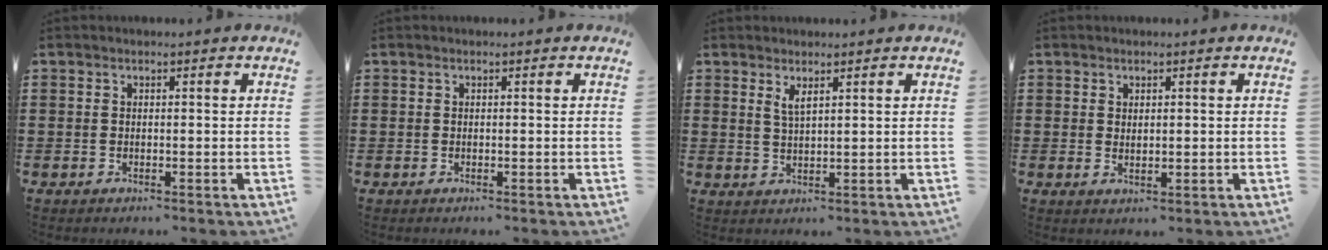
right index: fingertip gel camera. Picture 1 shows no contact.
{"total": 0.0}
{"total": 2.1, "force": [1.4, 0.6, 1.5], "torque": [-0.033, 0.002, 0.025]}
{"total": 1.0, "force": [0.8, 0.4, 0.3], "torque": [-0.006, 0.005, 0.015]}